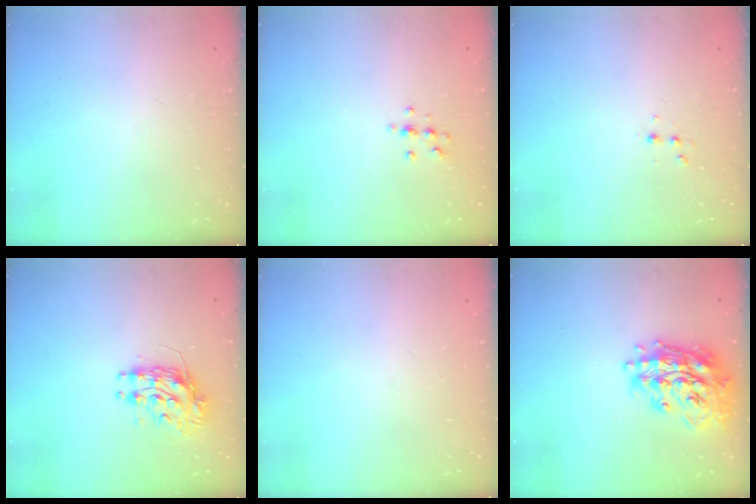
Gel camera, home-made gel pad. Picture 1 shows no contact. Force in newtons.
{"total": 4.9, "press": 4.8, "slide": 1.2}
{"total": 2.6, "press": 2.5, "slide": 0.8}
{"total": 9.3, "press": 9.2, "slide": 0.6}
{"total": 0.0}
{"total": 19.9, "press": 19.8, "slide": 2.1}